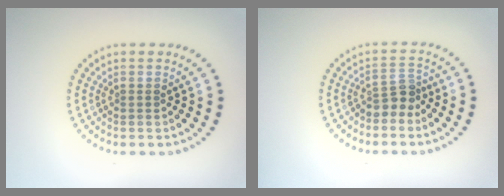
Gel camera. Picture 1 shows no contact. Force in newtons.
{"total": 2.2, "press": 1.7, "slide": 1.4}